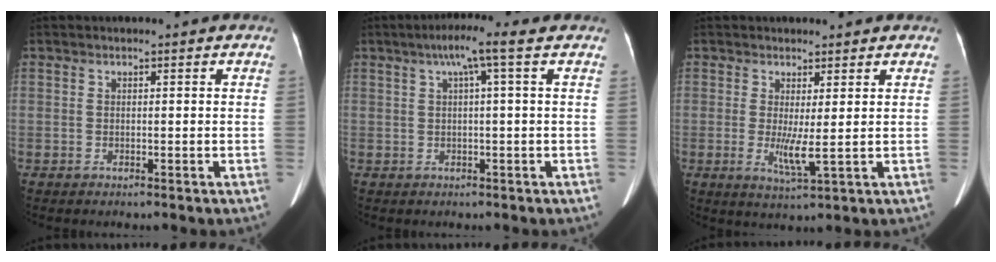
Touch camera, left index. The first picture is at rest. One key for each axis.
{"total": 4.4, "fx": 2.1, "fy": -0.7, "fz": 3.8, "tx": -0.069, "ty": 0.017, "tz": 0.036}
{"total": 3.8, "fx": 0.4, "fy": 0.3, "fz": 3.8, "tx": -0.071, "ty": -0.011, "tz": 0.016}